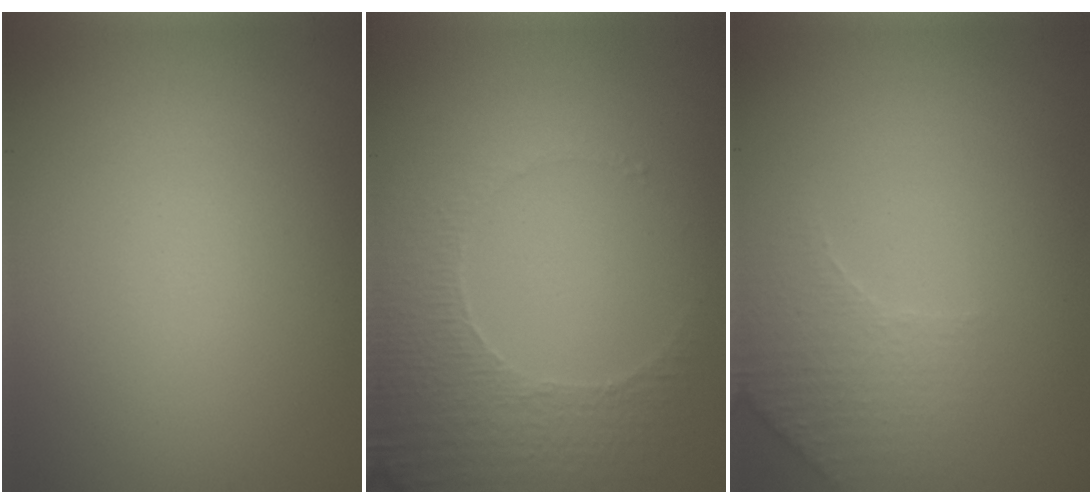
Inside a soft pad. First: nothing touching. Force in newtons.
{"total": 4.7, "press": 3.5, "slide": 3.1}
{"total": 2.8, "press": 2.7, "slide": 0.8}